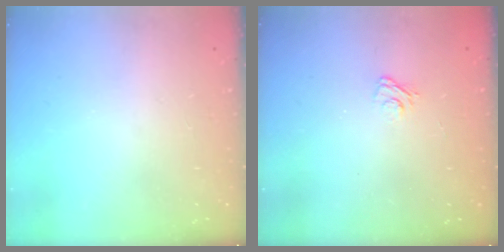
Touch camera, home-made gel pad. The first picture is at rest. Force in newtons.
{"total": 2.9, "press": 2.6, "slide": 1.2}